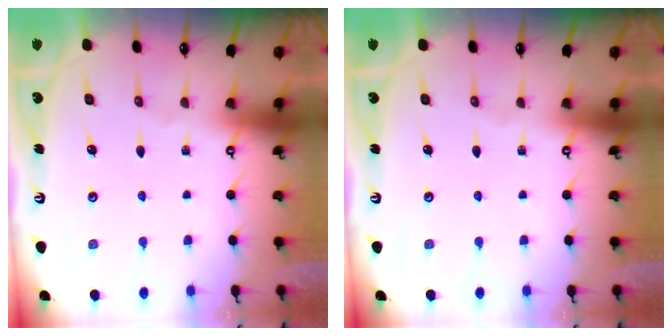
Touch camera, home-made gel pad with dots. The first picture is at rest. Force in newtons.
{"total": 0.0}